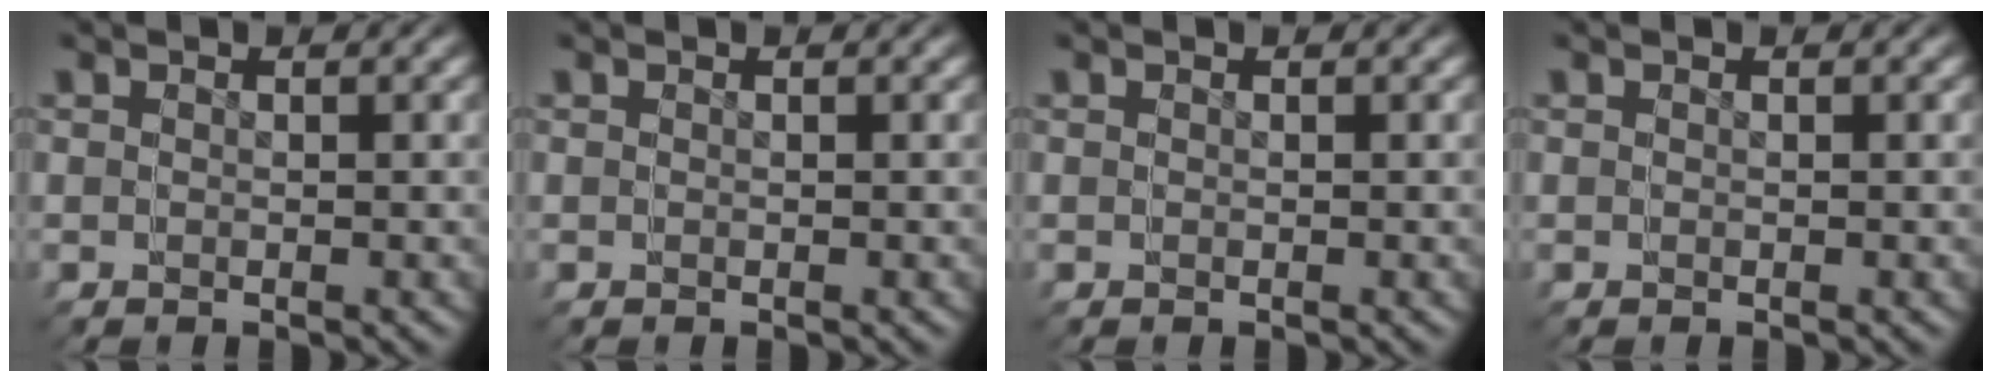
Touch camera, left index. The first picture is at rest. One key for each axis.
{"total": 0.0}
{"total": 0.0}
{"total": 0.0}